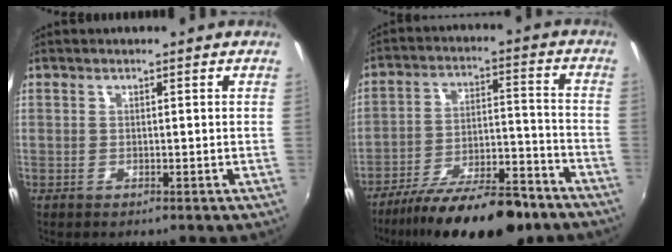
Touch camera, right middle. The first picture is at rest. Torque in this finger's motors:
{"motor_torque": [1.07, -1.07, 0.72, 0.17]}